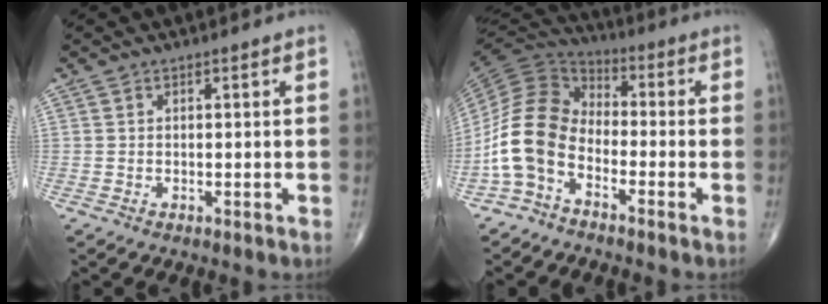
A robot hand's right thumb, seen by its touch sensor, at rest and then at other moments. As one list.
[{"total": 12.0, "force": [-4.7, 7.6, 8.1], "torque": [-0.161, 0.057, -0.109]}]